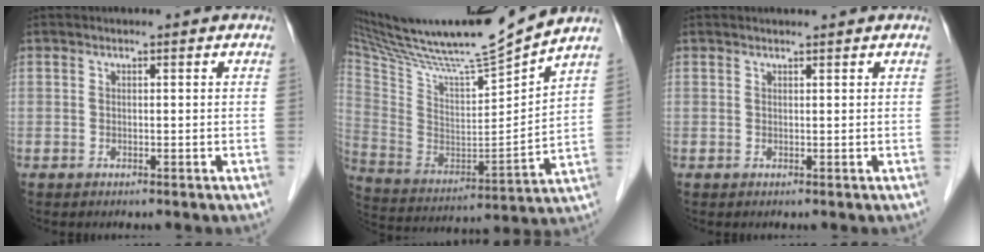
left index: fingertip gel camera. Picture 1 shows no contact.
{"total": 23.6, "force": [20.7, -0.3, 11.3], "torque": [-0.211, -0.035, 0.353]}
{"total": 1.1, "force": [1.1, -0.1, 0.3], "torque": [-0.005, 0.009, 0.023]}